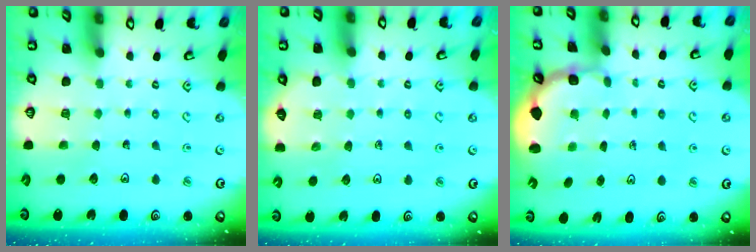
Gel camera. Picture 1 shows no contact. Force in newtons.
{"total": 4.5, "press": 4.5, "slide": 0.8}
{"total": 2.4, "press": 2.0, "slide": 1.3}